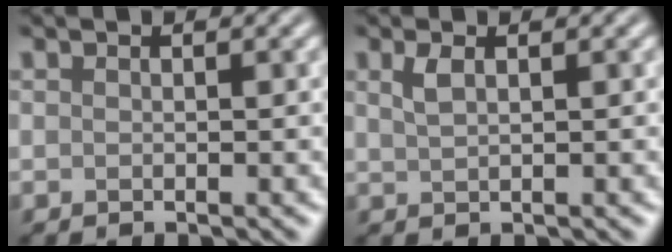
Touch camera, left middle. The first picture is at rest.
{"total": 1.5, "force": [0.8, 0.5, 1.1], "torque": [-0.025, 0.003, 0.018]}